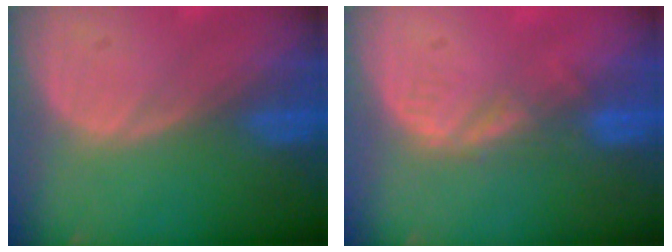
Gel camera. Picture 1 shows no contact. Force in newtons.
{"total": 2.8, "press": 2.2, "slide": 1.7}